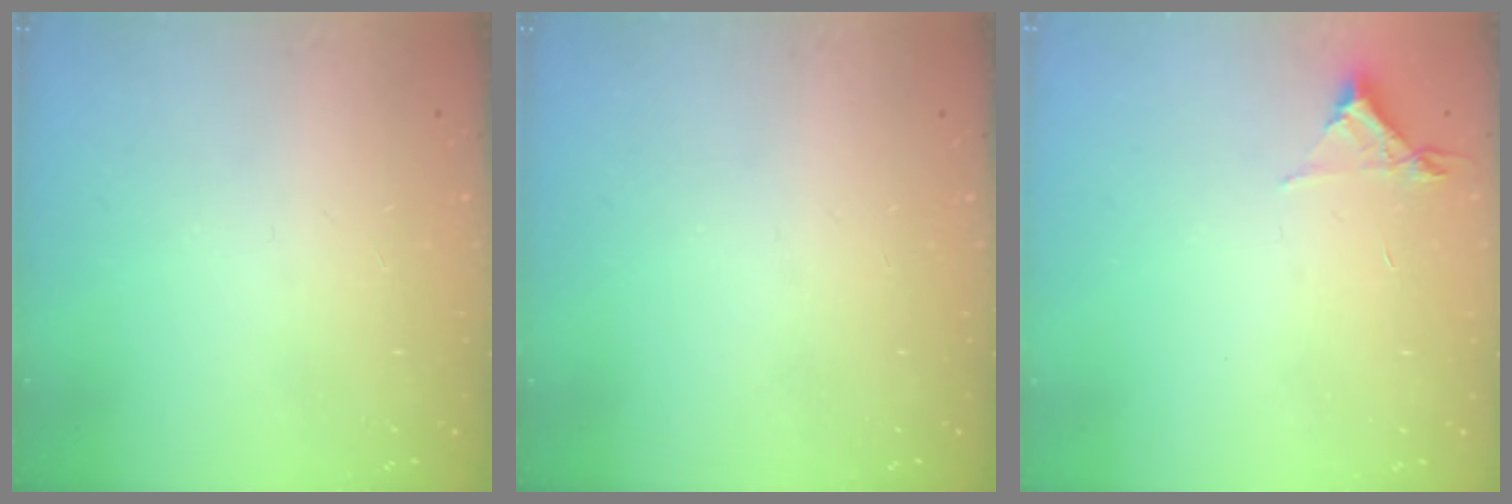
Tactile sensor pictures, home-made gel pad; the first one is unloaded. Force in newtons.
{"total": 0.0}
{"total": 4.4, "press": 4.4, "slide": 0.4}